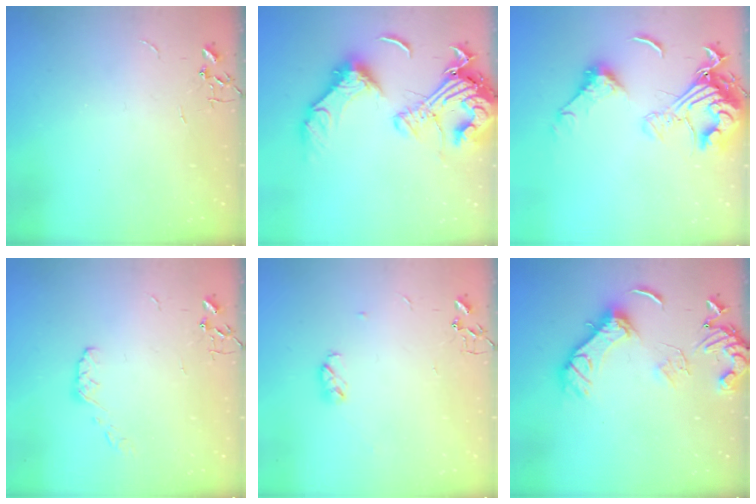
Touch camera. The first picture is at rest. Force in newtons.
{"total": 22.6, "press": 22.3, "slide": 3.7}
{"total": 17.6, "press": 17.5, "slide": 2.0}
{"total": 4.9, "press": 4.9, "slide": 0.7}
{"total": 5.2, "press": 5.1, "slide": 0.7}
{"total": 14.6, "press": 14.5, "slide": 1.2}